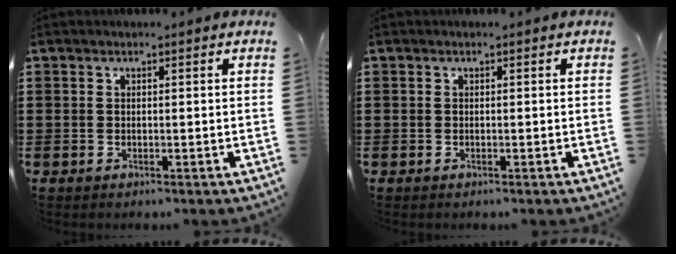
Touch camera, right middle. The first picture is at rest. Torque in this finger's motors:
{"motor_torque": [-0.91, 1.24, -0.03, -0.01]}